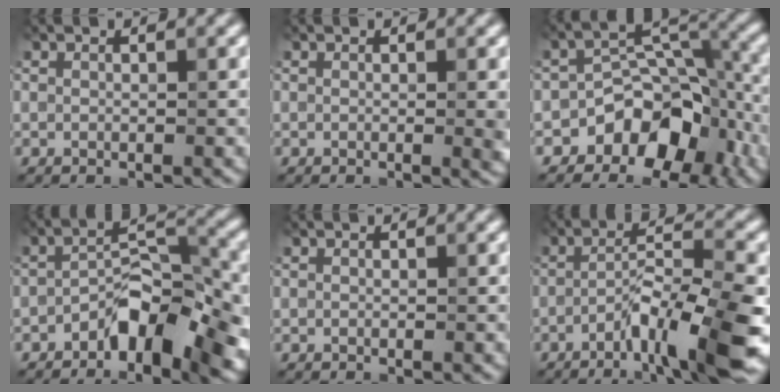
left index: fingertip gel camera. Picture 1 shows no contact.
{"total": 1.3, "force": [0.0, 0.2, 1.3], "torque": [-0.015, -0.004, -0.002]}
{"total": 7.2, "force": [-4.2, 4.6, 3.7], "torque": [-0.032, 0.000, -0.072]}
{"total": 7.3, "force": [-3.7, 3.0, 5.5], "torque": [-0.080, 0.010, -0.070]}
{"total": 0.0}
{"total": 8.9, "force": [-4.7, 1.2, 7.5], "torque": [-0.116, 0.008, -0.080]}